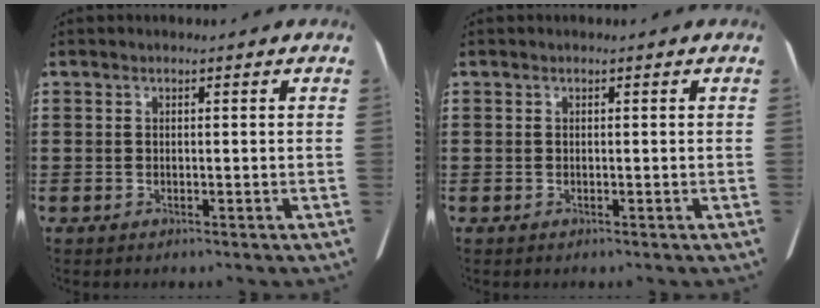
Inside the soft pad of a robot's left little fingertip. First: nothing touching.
{"total": 0.0}